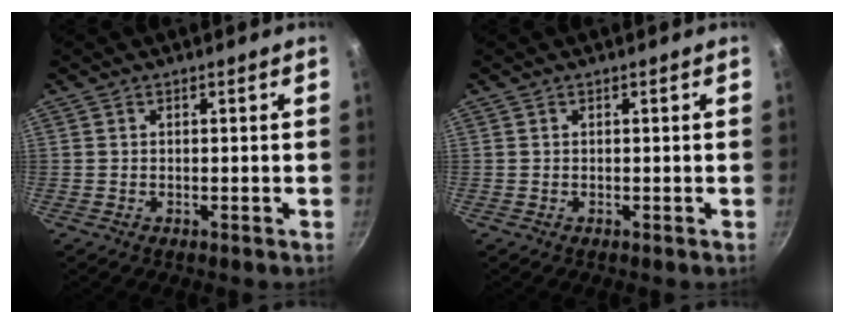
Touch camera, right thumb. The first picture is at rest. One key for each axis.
{"total": 0.0}